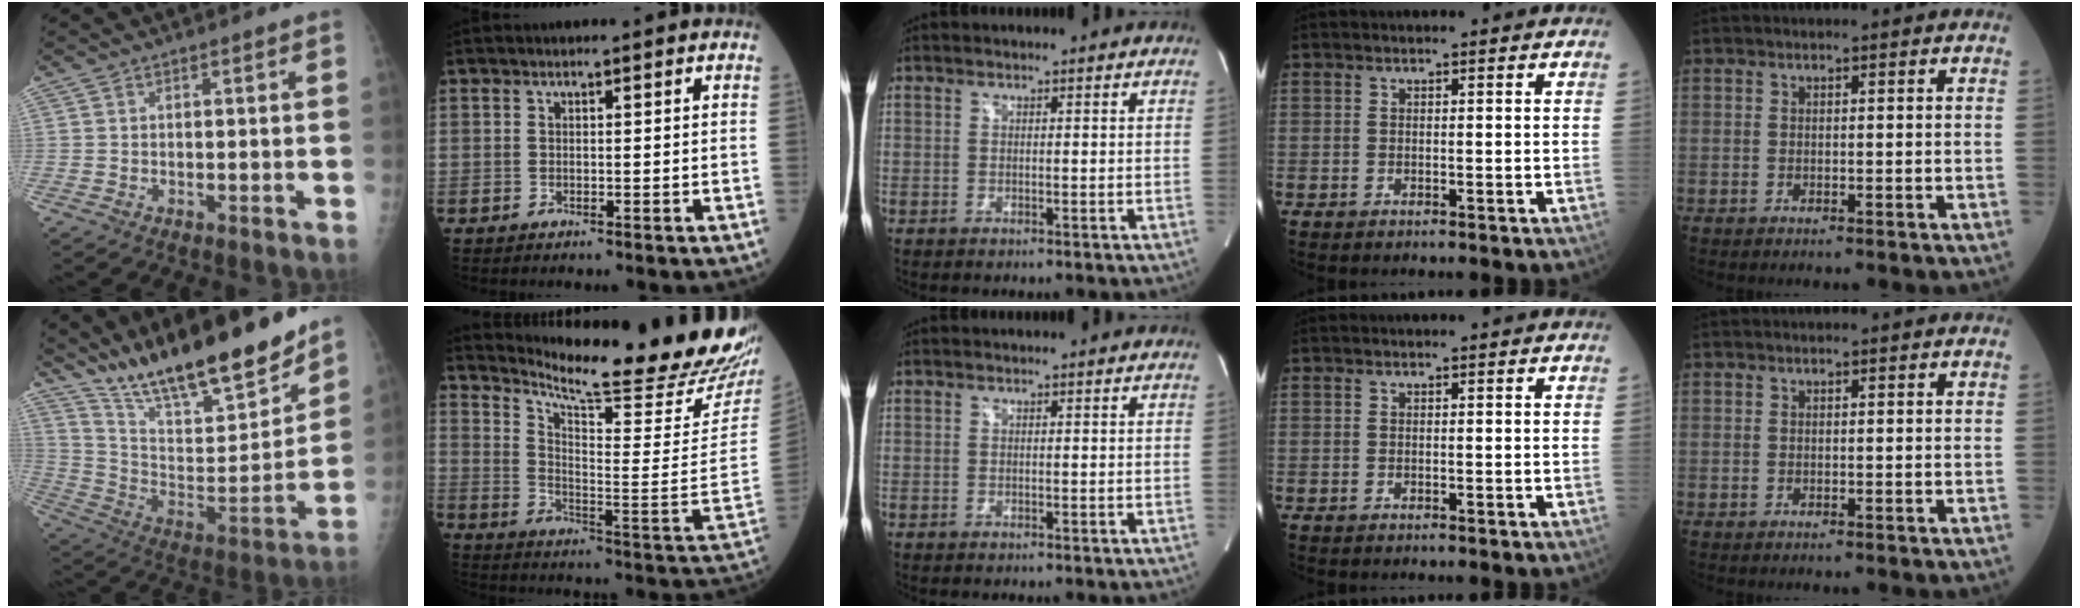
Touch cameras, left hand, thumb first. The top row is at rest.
{"thumb": {"total": 24.3, "force": [19.5, 5.5, 13.3], "torque": [-0.186, -0.094, 0.332]}, "index": {"total": 22.2, "force": [20.7, -0.6, 8.0], "torque": [-0.146, -0.114, 0.276]}}